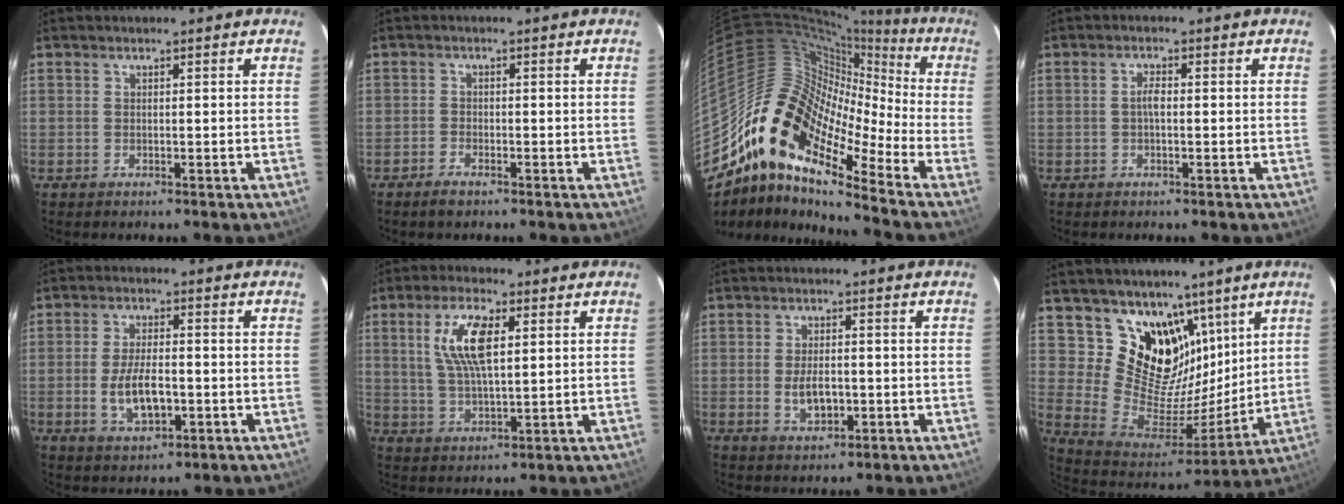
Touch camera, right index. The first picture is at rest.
{"total": 2.2, "force": [-1.8, 0.9, 1.0], "torque": [-0.031, 0.000, -0.036]}
{"total": 14.3, "force": [-8.7, 6.5, 9.4], "torque": [-0.129, 0.012, -0.189]}
{"total": 1.8, "force": [-0.2, 0.7, 1.7], "torque": [-0.034, 0.006, -0.006]}
{"total": 7.9, "force": [-2.0, 3.4, 6.8], "torque": [-0.136, -0.007, -0.029]}
{"total": 9.1, "force": [2.2, 2.8, 8.4], "torque": [-0.167, 0.008, 0.044]}
{"total": 5.2, "force": [-1.1, 2.8, 4.3], "torque": [-0.084, -0.005, -0.013]}
{"total": 17.1, "force": [10.3, 12.0, 6.7], "torque": [-0.130, -0.023, 0.201]}